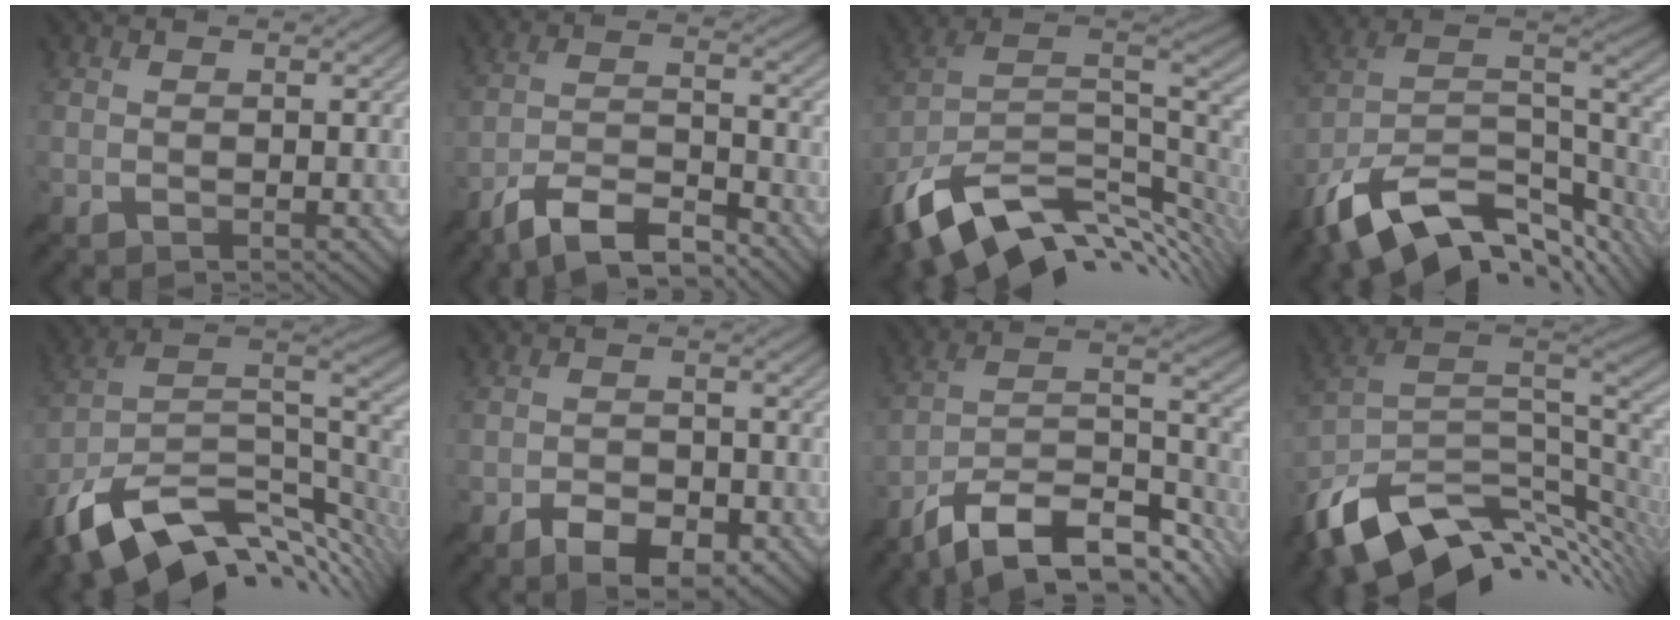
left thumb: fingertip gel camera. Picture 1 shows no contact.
{"total": 9.5, "force": [-7.8, 2.3, 5.0], "torque": [-0.084, 0.004, -0.152]}
{"total": 15.7, "force": [-6.9, 8.3, 11.3], "torque": [-0.243, -0.016, -0.120]}
{"total": 17.1, "force": [-10.7, 7.6, 11.0], "torque": [-0.240, -0.028, -0.167]}
{"total": 15.4, "force": [-7.2, 7.8, 11.2], "torque": [-0.238, -0.025, -0.122]}
{"total": 5.5, "force": [-3.7, 2.4, 3.4], "torque": [-0.050, -0.002, -0.058]}
{"total": 16.1, "force": [-11.9, 4.9, 9.7], "torque": [-0.200, -0.014, -0.194]}
{"total": 14.6, "force": [-6.2, 8.1, 10.5], "torque": [-0.218, -0.025, -0.103]}